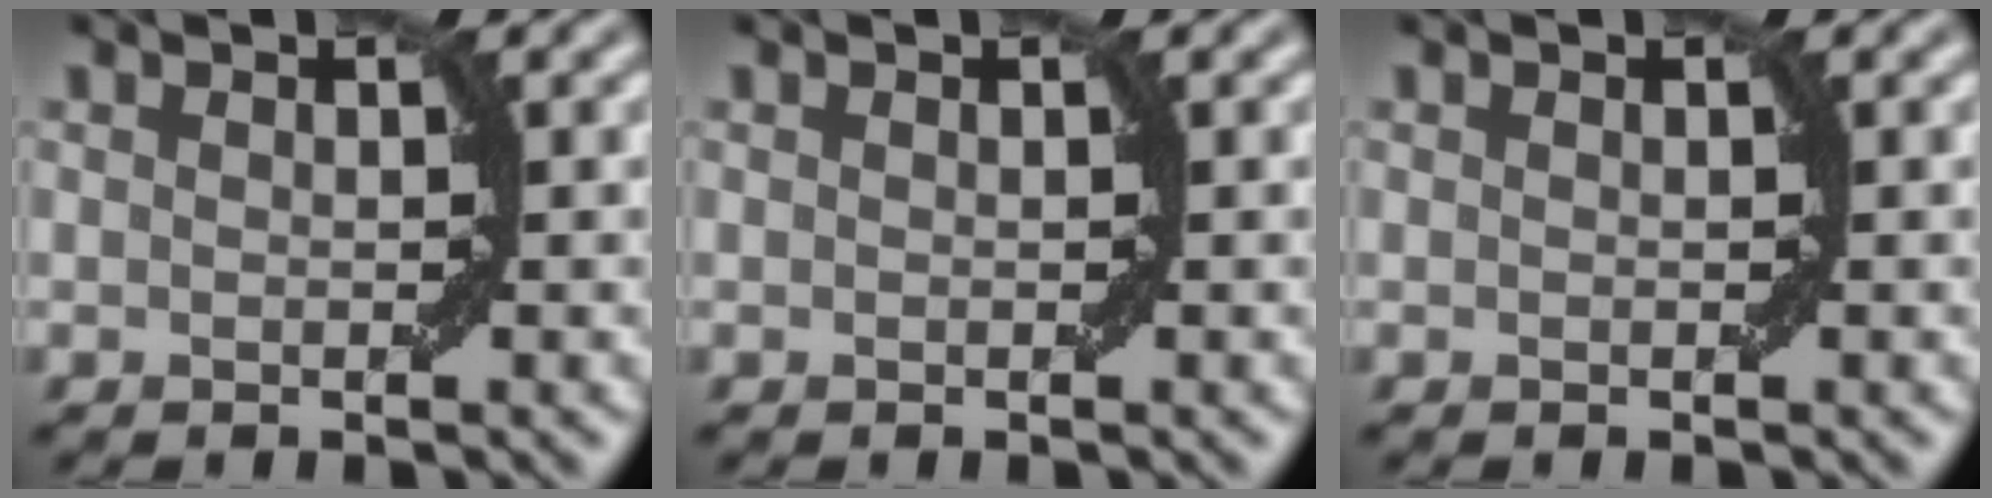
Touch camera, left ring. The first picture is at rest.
{"total": 0.0}
{"total": 0.0}